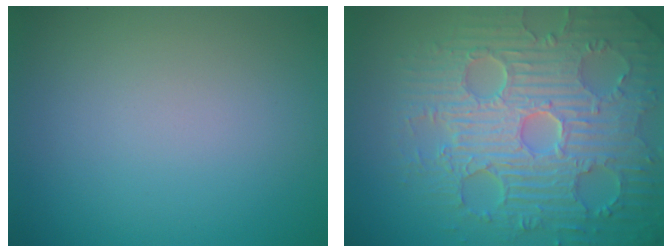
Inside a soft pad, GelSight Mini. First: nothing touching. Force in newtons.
{"total": 9.2, "press": 6.5, "slide": 6.5}